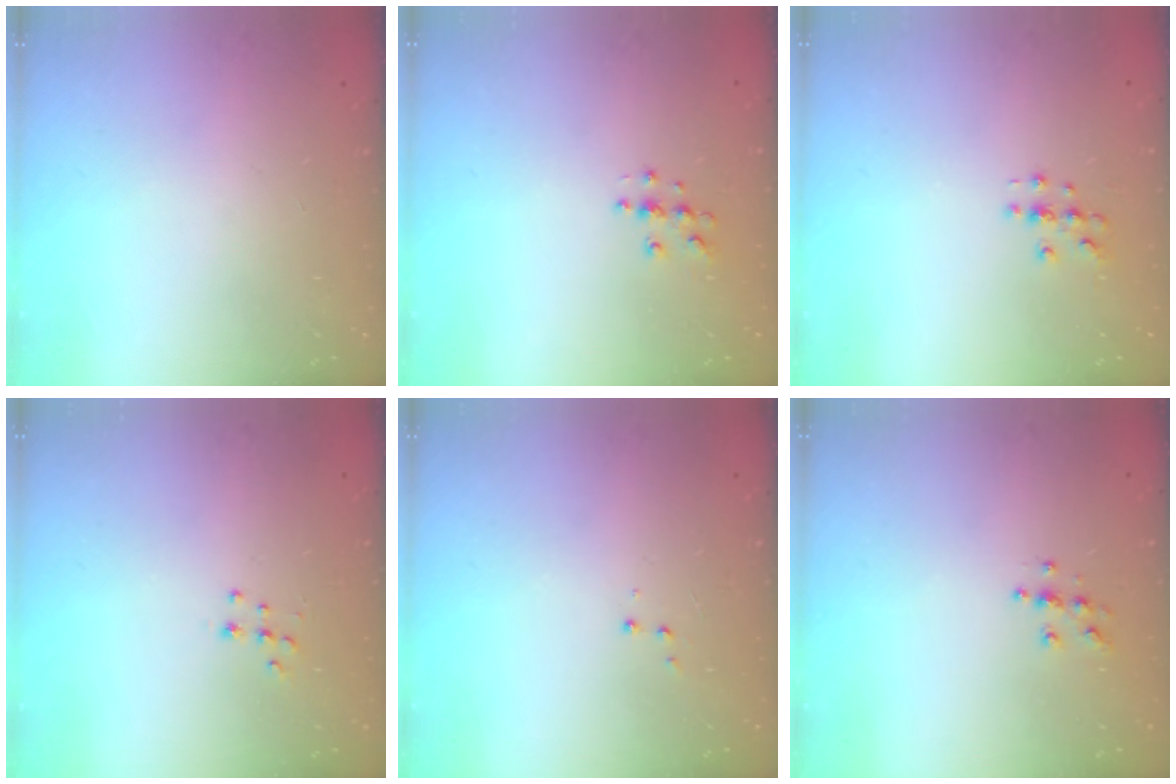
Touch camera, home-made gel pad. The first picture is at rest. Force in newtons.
{"total": 5.4, "press": 5.4, "slide": 0.6}
{"total": 3.6, "press": 3.5, "slide": 0.4}
{"total": 6.8, "press": 6.8, "slide": 0.5}
{"total": 3.6, "press": 3.5, "slide": 0.7}
{"total": 5.4, "press": 5.4, "slide": 0.1}